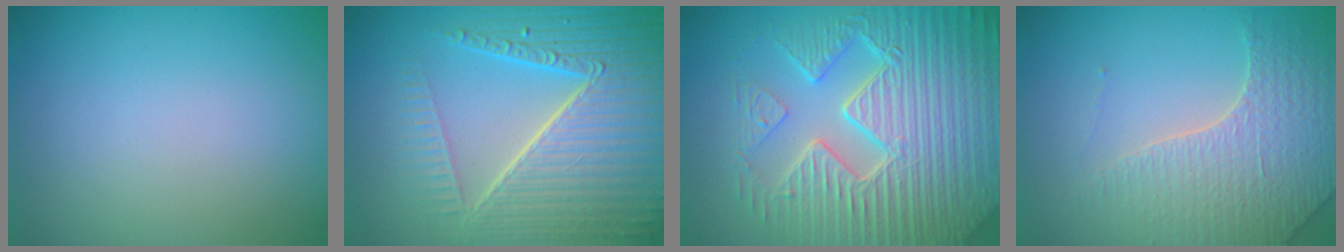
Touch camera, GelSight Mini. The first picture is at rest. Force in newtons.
{"total": 8.8, "press": 6.1, "slide": 6.4}
{"total": 9.8, "press": 6.9, "slide": 7.0}
{"total": 3.8, "press": 3.6, "slide": 1.0}